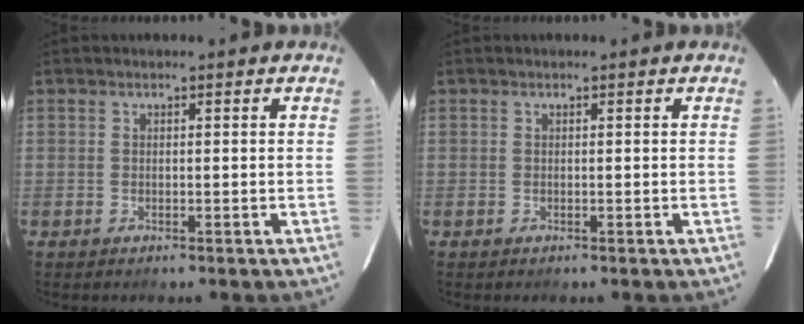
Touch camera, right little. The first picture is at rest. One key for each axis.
{"total": 0.0}